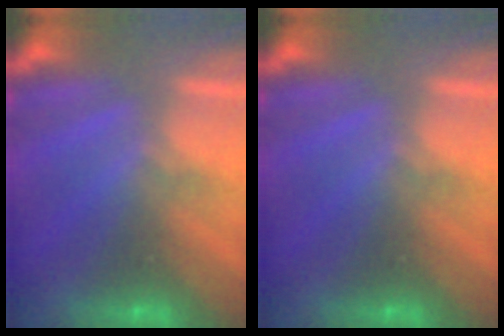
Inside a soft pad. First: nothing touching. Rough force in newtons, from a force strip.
{"total": 0.0}